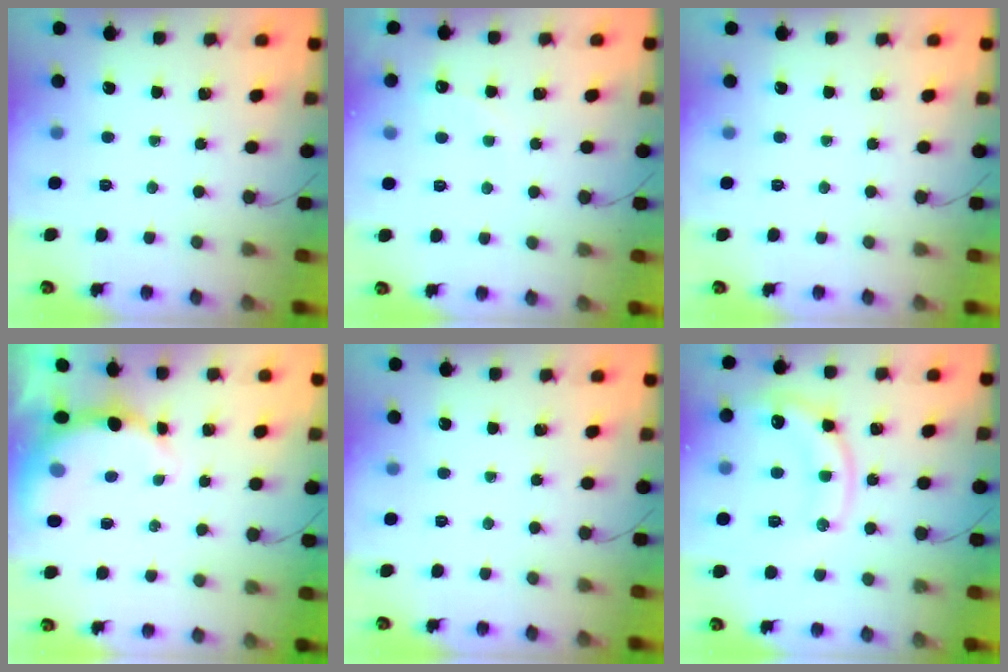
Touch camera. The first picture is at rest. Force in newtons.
{"total": 6.1, "press": 5.9, "slide": 1.5}
{"total": 0.0}
{"total": 8.1, "press": 8.0, "slide": 1.3}
{"total": 0.0}
{"total": 15.6, "press": 15.6, "slide": 1.5}